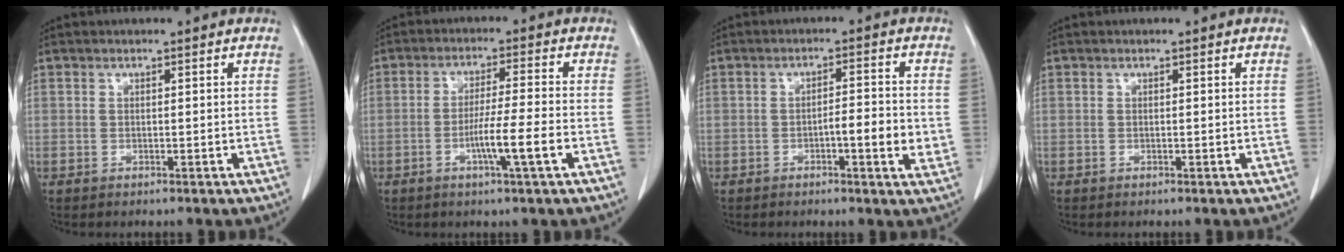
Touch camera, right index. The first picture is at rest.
{"total": 6.8, "force": [-2.4, -0.8, 6.3], "torque": [-0.111, -0.008, -0.045]}
{"total": 5.3, "force": [-1.0, 0.8, 5.2], "torque": [-0.075, -0.001, -0.016]}
{"total": 0.0}